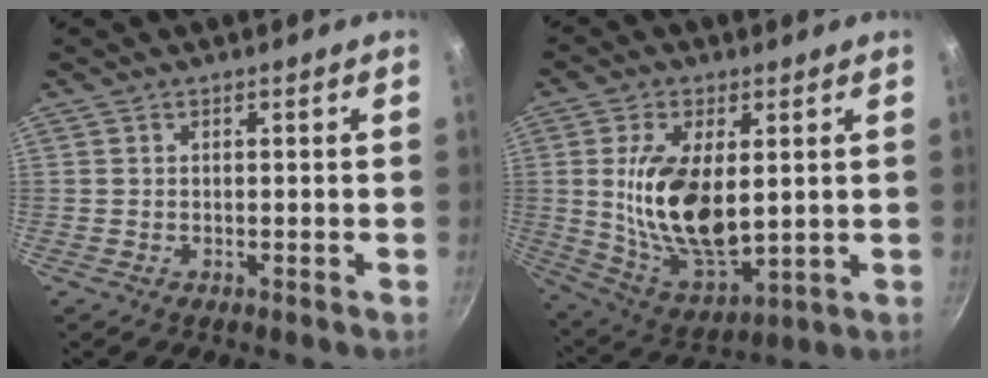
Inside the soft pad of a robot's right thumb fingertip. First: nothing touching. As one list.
[{"total": 16.8, "force": [2.1, 8.7, 14.3], "torque": [-0.250, -0.022, 0.053]}]